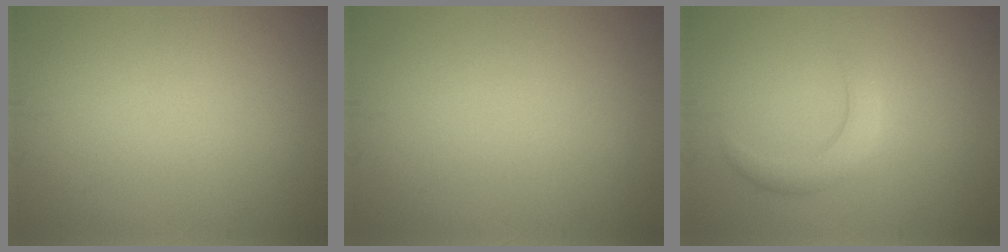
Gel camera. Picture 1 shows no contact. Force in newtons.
{"total": 0.0}
{"total": 2.3, "press": 2.2, "slide": 0.2}